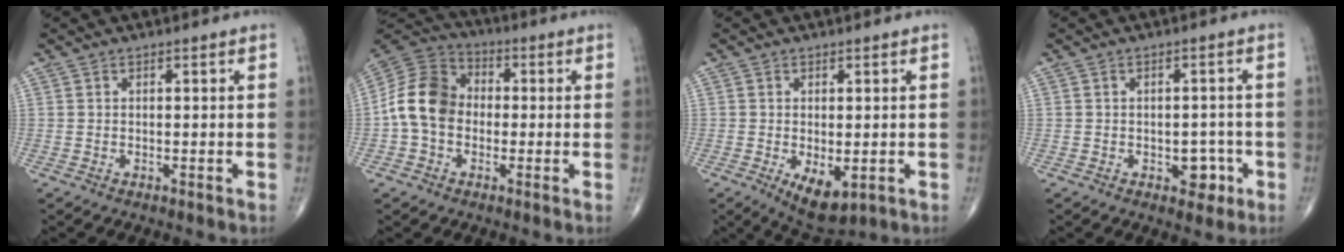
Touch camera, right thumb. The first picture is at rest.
{"total": 11.9, "force": [-1.1, 9.2, 7.4], "torque": [-0.128, 0.035, -0.034]}
{"total": 6.7, "force": [-1.8, 3.3, 5.6], "torque": [-0.085, -0.016, -0.017]}
{"total": 4.2, "force": [-1.6, 2.8, 2.7], "torque": [-0.008, 0.009, -0.018]}